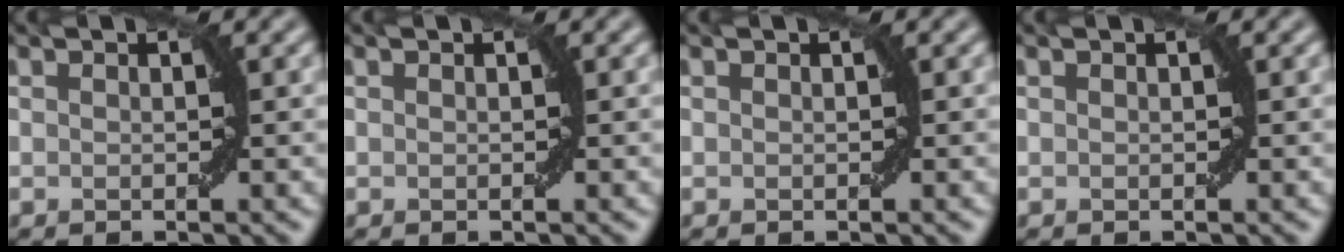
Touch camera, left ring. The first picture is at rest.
{"total": 0.0}
{"total": 0.0}
{"total": 0.0}